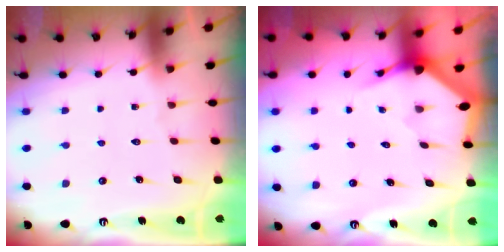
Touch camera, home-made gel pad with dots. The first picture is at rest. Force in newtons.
{"total": 2.9, "press": 2.9, "slide": 0.1}